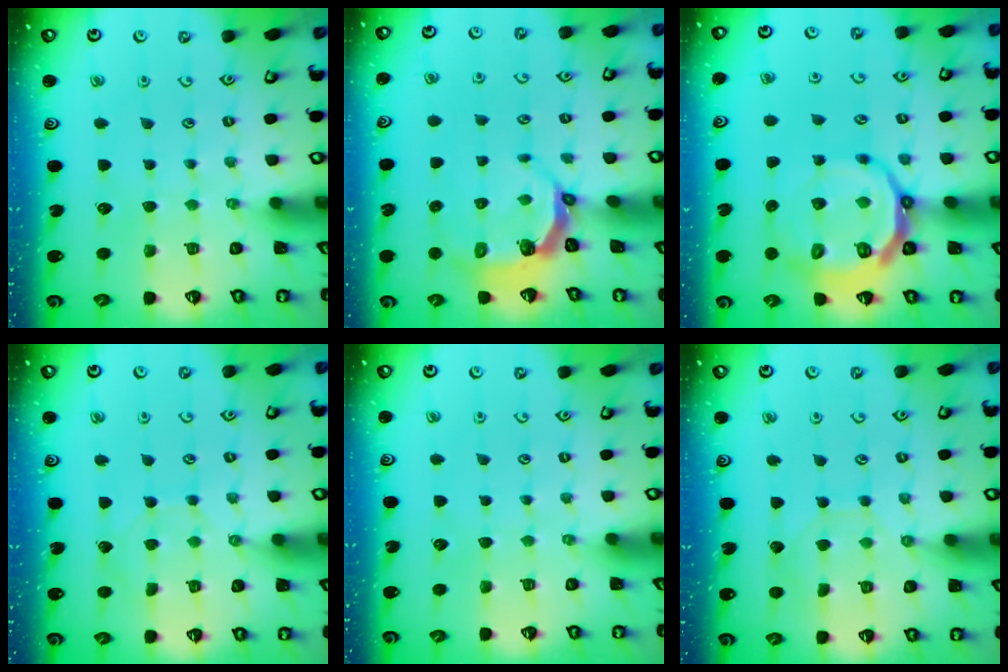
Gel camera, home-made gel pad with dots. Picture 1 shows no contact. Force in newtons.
{"total": 4.7, "press": 3.6, "slide": 3.0}
{"total": 14.9, "press": 14.6, "slide": 3.1}
{"total": 4.1, "press": 4.1, "slide": 0.4}
{"total": 0.0}
{"total": 7.4, "press": 7.3, "slide": 0.8}